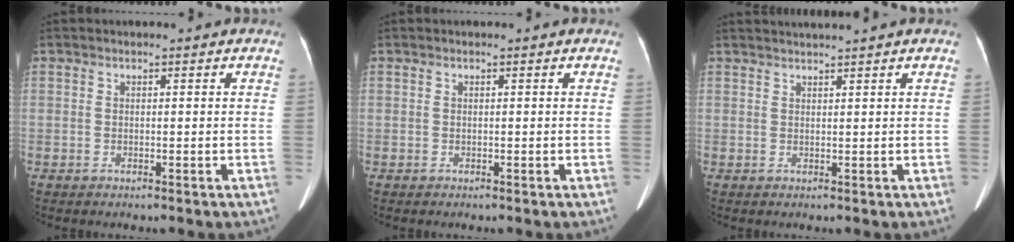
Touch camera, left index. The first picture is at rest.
{"total": 0.0}
{"total": 2.5, "force": [2.2, -0.9, 0.6], "torque": [-0.006, 0.015, 0.043]}